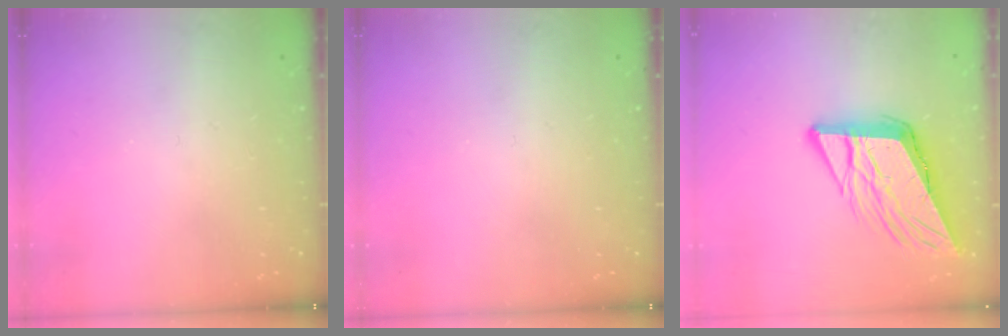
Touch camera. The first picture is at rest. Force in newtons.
{"total": 0.0}
{"total": 11.0, "press": 10.7, "slide": 2.3}